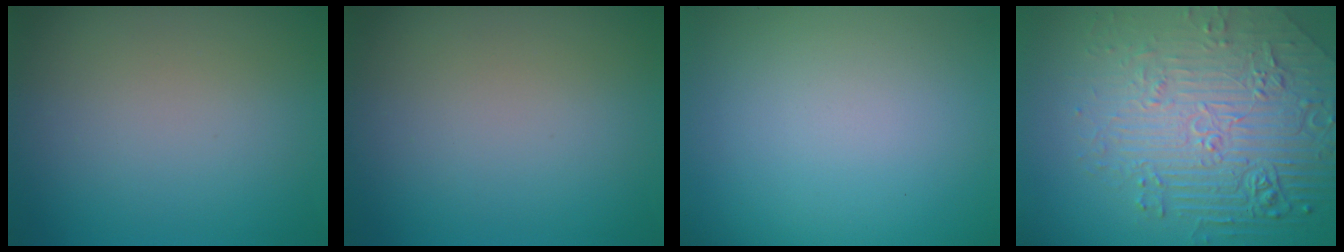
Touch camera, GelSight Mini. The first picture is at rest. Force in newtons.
{"total": 0.0}
{"total": 0.0}
{"total": 8.9, "press": 6.1, "slide": 6.5}